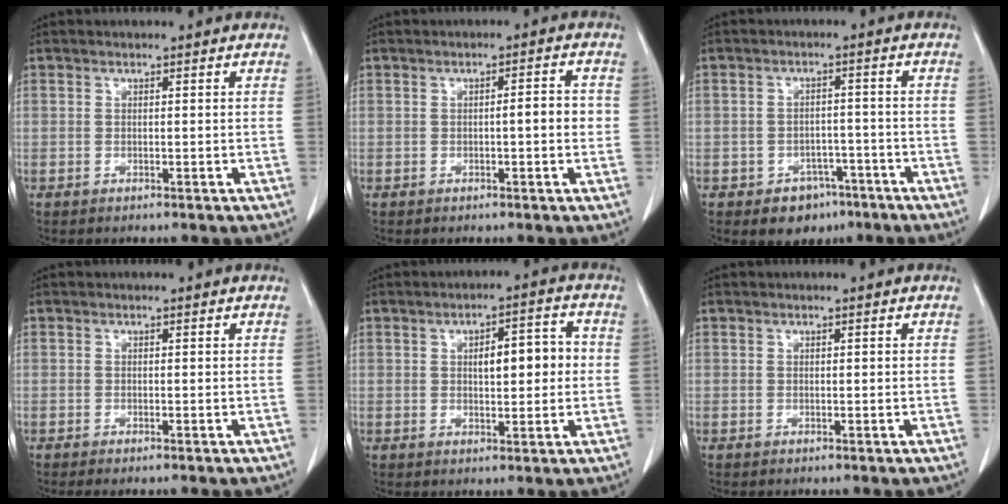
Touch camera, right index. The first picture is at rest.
{"total": 3.1, "force": [-0.3, 0.5, 3.1], "torque": [-0.042, 0.005, -0.008]}
{"total": 5.4, "force": [-3.4, 3.7, 2.0], "torque": [-0.021, 0.008, -0.040]}
{"total": 1.5, "force": [-1.2, 0.2, 0.8], "torque": [-0.011, -0.004, -0.016]}
{"total": 6.7, "force": [0.7, 2.3, 6.2], "torque": [-0.091, 0.020, 0.012]}
{"total": 0.0}